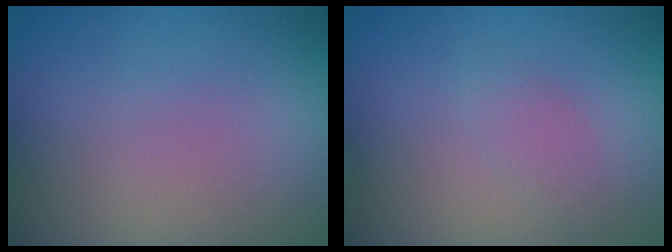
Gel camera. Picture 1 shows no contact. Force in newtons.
{"total": 1.3, "press": 1.3, "slide": 0.0}